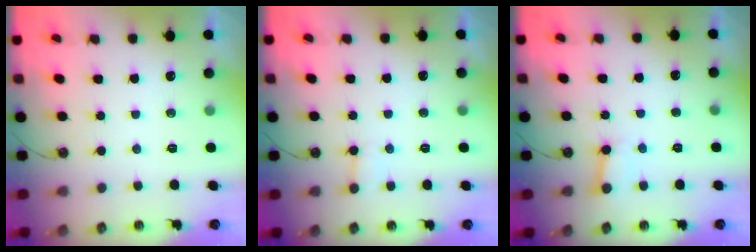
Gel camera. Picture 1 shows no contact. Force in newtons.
{"total": 6.1, "press": 6.1, "slide": 0.4}
{"total": 3.8, "press": 3.7, "slide": 0.5}